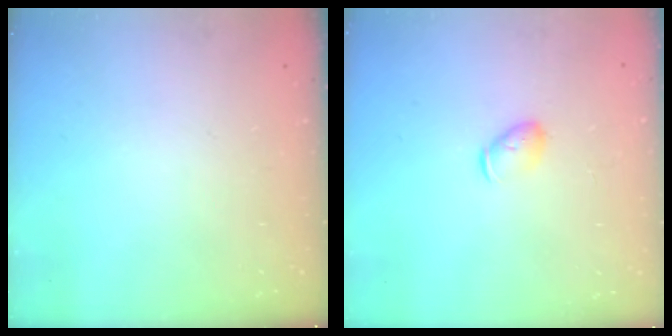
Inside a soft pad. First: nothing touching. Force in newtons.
{"total": 4.7, "press": 4.6, "slide": 0.7}